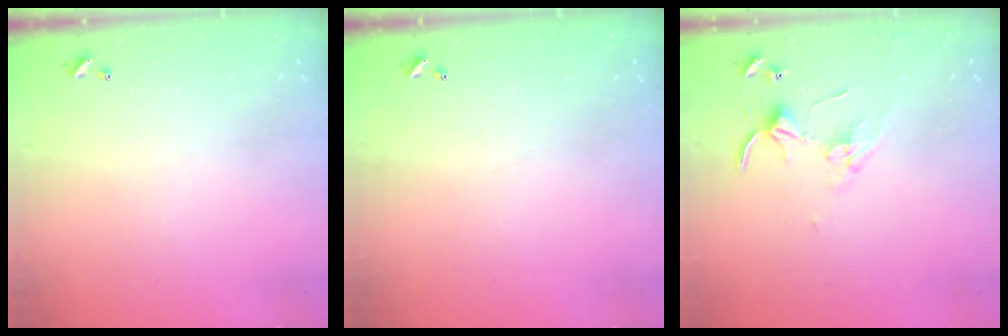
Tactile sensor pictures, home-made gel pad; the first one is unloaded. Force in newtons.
{"total": 0.0}
{"total": 5.5, "press": 5.5, "slide": 0.3}